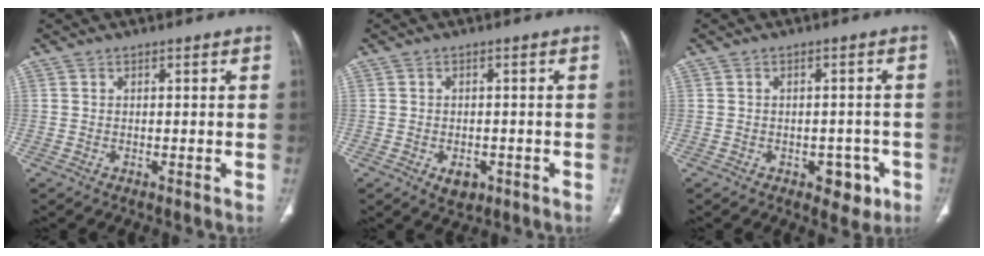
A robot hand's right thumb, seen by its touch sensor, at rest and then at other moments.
{"total": 3.5, "force": [-1.4, 2.4, 2.1], "torque": [-0.019, 0.002, -0.012]}
{"total": 4.9, "force": [-2.2, 3.2, 2.9], "torque": [-0.011, 0.011, -0.024]}